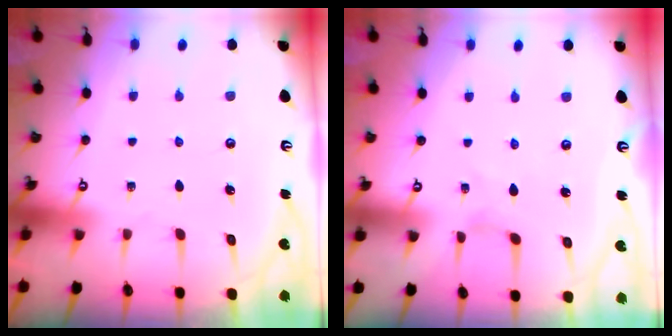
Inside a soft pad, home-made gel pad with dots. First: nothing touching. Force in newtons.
{"total": 0.0}